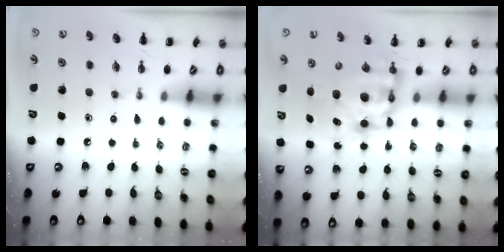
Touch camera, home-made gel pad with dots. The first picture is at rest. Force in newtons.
{"total": 9.8, "press": 9.5, "slide": 2.6}